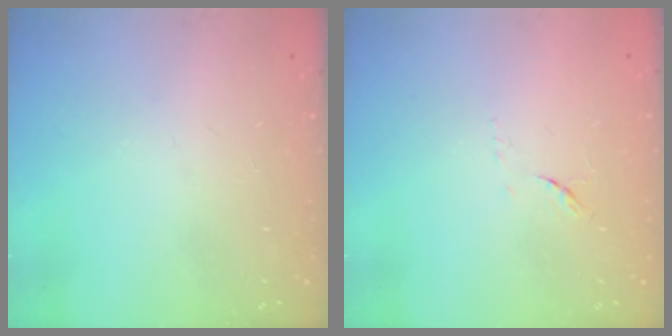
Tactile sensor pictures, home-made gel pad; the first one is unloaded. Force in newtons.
{"total": 6.2, "press": 6.1, "slide": 0.9}